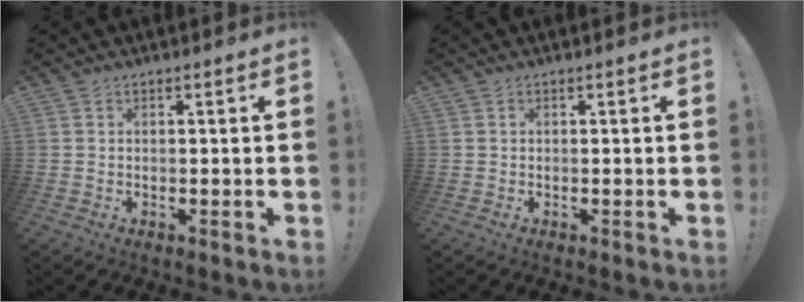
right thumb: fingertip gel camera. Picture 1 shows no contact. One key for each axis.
{"total": 0.0}